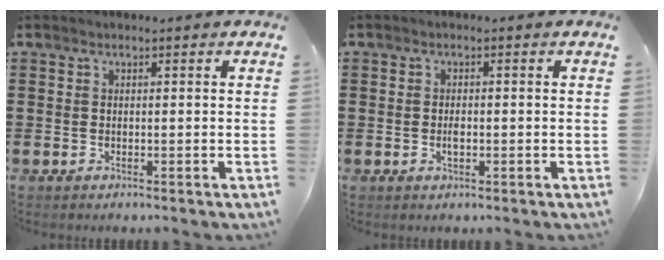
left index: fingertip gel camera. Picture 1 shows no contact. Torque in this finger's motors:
{"motor_torque": [0.30, 0.07, 0.05, 0.04]}